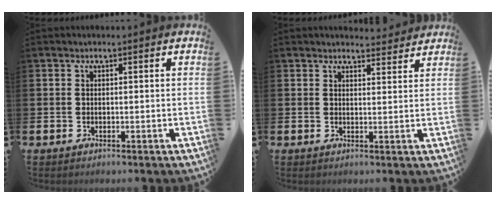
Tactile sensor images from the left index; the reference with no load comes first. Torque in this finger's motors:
{"motor_torque": [0.56, -1.57, 0.38, 0.03]}